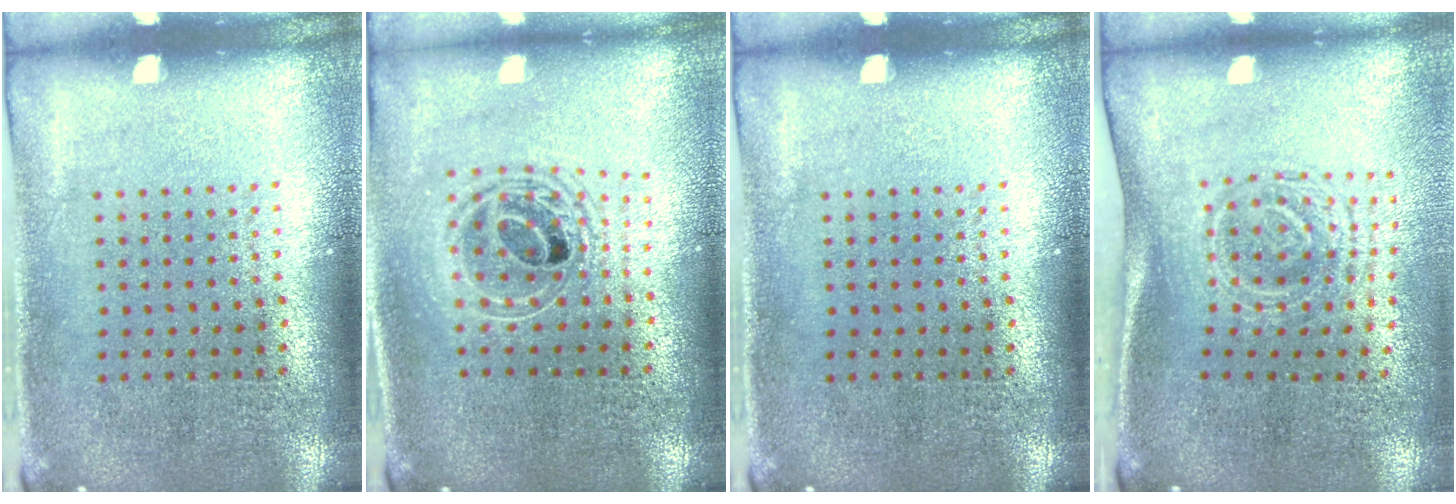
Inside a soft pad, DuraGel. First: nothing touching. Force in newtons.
{"total": 1.8, "press": 1.5, "slide": 0.9}
{"total": 0.0}
{"total": 1.7, "press": 1.2, "slide": 1.2}